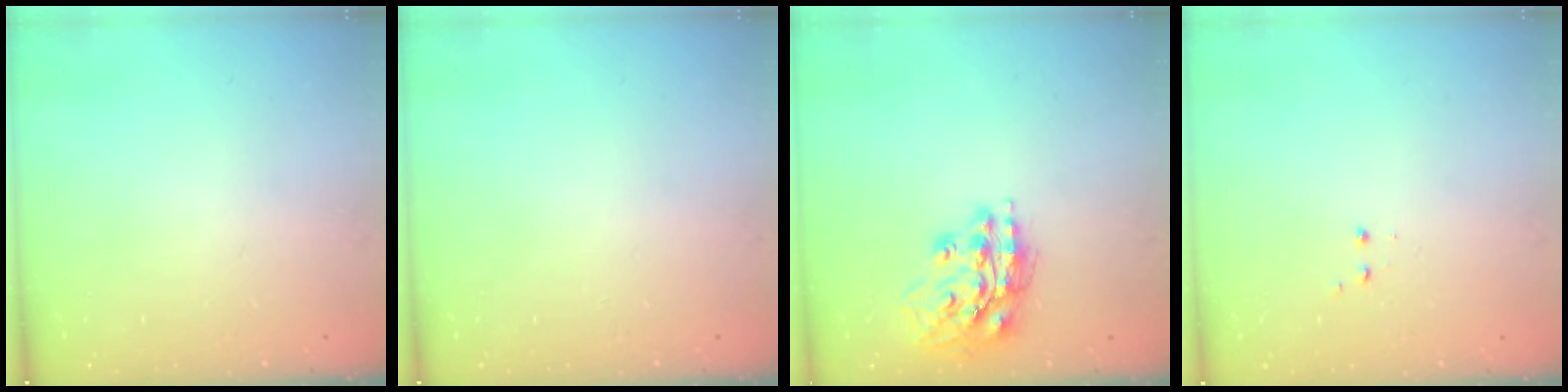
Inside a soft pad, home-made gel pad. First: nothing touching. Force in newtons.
{"total": 0.0}
{"total": 15.4, "press": 15.3, "slide": 1.9}
{"total": 1.2, "press": 1.1, "slide": 0.5}